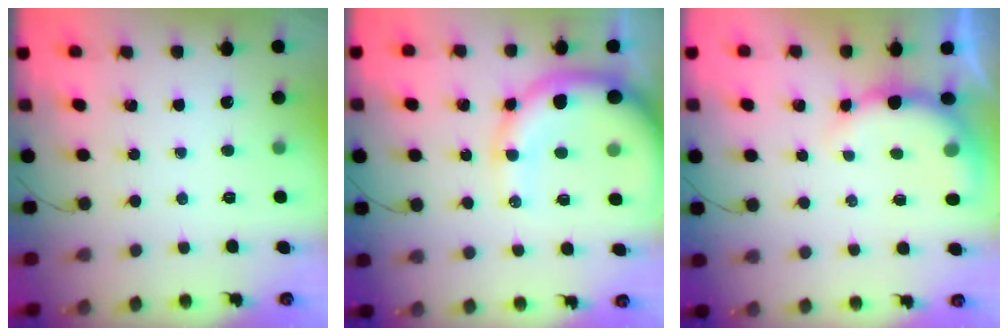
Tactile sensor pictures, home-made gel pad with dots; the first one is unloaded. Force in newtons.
{"total": 15.1, "press": 14.6, "slide": 3.8}
{"total": 8.0, "press": 8.0, "slide": 1.1}